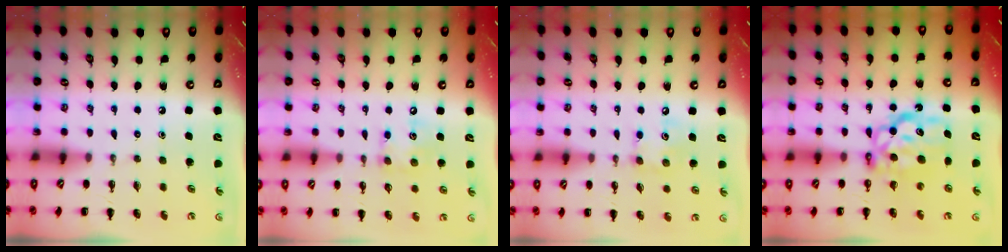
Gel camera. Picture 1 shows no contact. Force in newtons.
{"total": 7.0, "press": 6.9, "slide": 0.9}
{"total": 5.6, "press": 5.6, "slide": 0.6}
{"total": 8.3, "press": 8.2, "slide": 1.6}